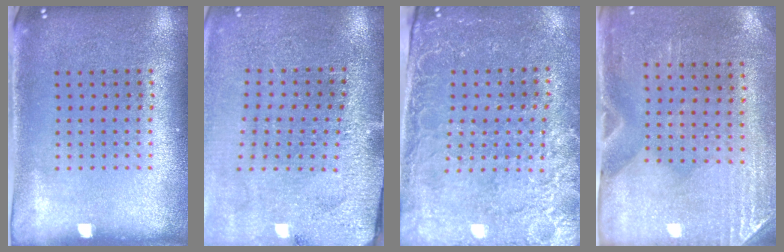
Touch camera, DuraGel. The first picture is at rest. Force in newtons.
{"total": 3.1, "press": 3.0, "slide": 0.7}
{"total": 3.0, "press": 2.8, "slide": 1.1}
{"total": 2.9, "press": 2.5, "slide": 1.4}